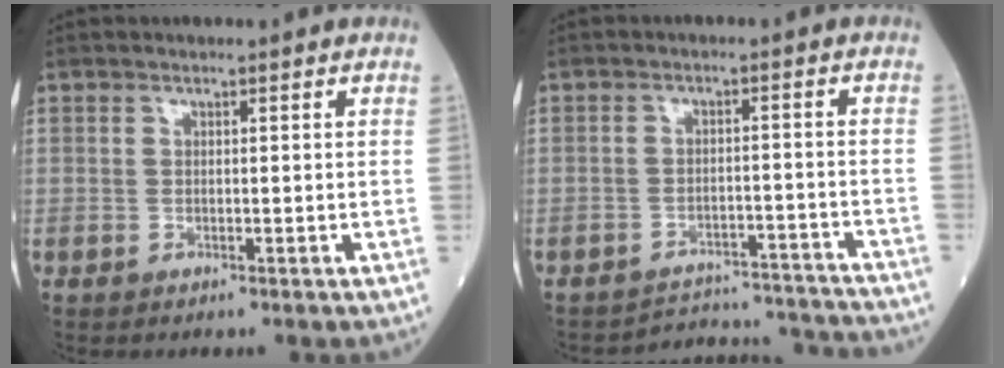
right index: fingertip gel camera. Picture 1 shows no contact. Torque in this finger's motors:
{"motor_torque": [-0.08, 0.06, -0.14, -0.04]}